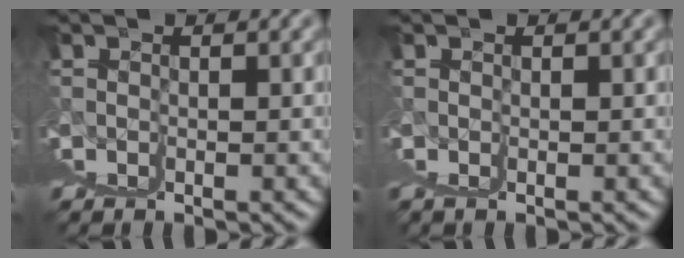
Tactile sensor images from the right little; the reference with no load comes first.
{"total": 0.6, "force": [0.3, -0.4, 0.2], "torque": [0.007, 0.007, 0.003]}